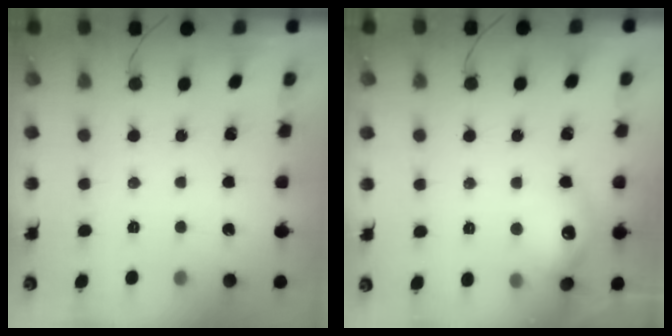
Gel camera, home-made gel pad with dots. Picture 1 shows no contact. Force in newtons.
{"total": 12.8, "press": 12.8, "slide": 0.9}